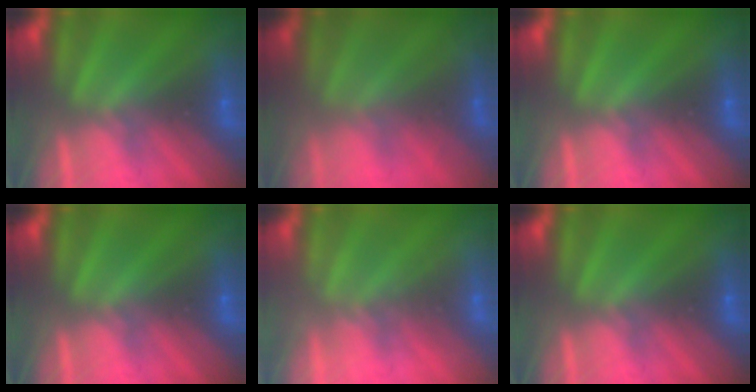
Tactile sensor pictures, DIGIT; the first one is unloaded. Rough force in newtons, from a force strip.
{"total": 1.5}
{"total": 0.0}
{"total": 0.0}
{"total": 2.2}
{"total": 0.0}